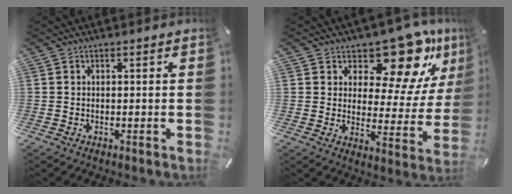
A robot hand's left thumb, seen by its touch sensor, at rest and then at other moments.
{"total": 15.9, "force": [12.1, 6.8, 7.8], "torque": [-0.110, -0.100, 0.206]}